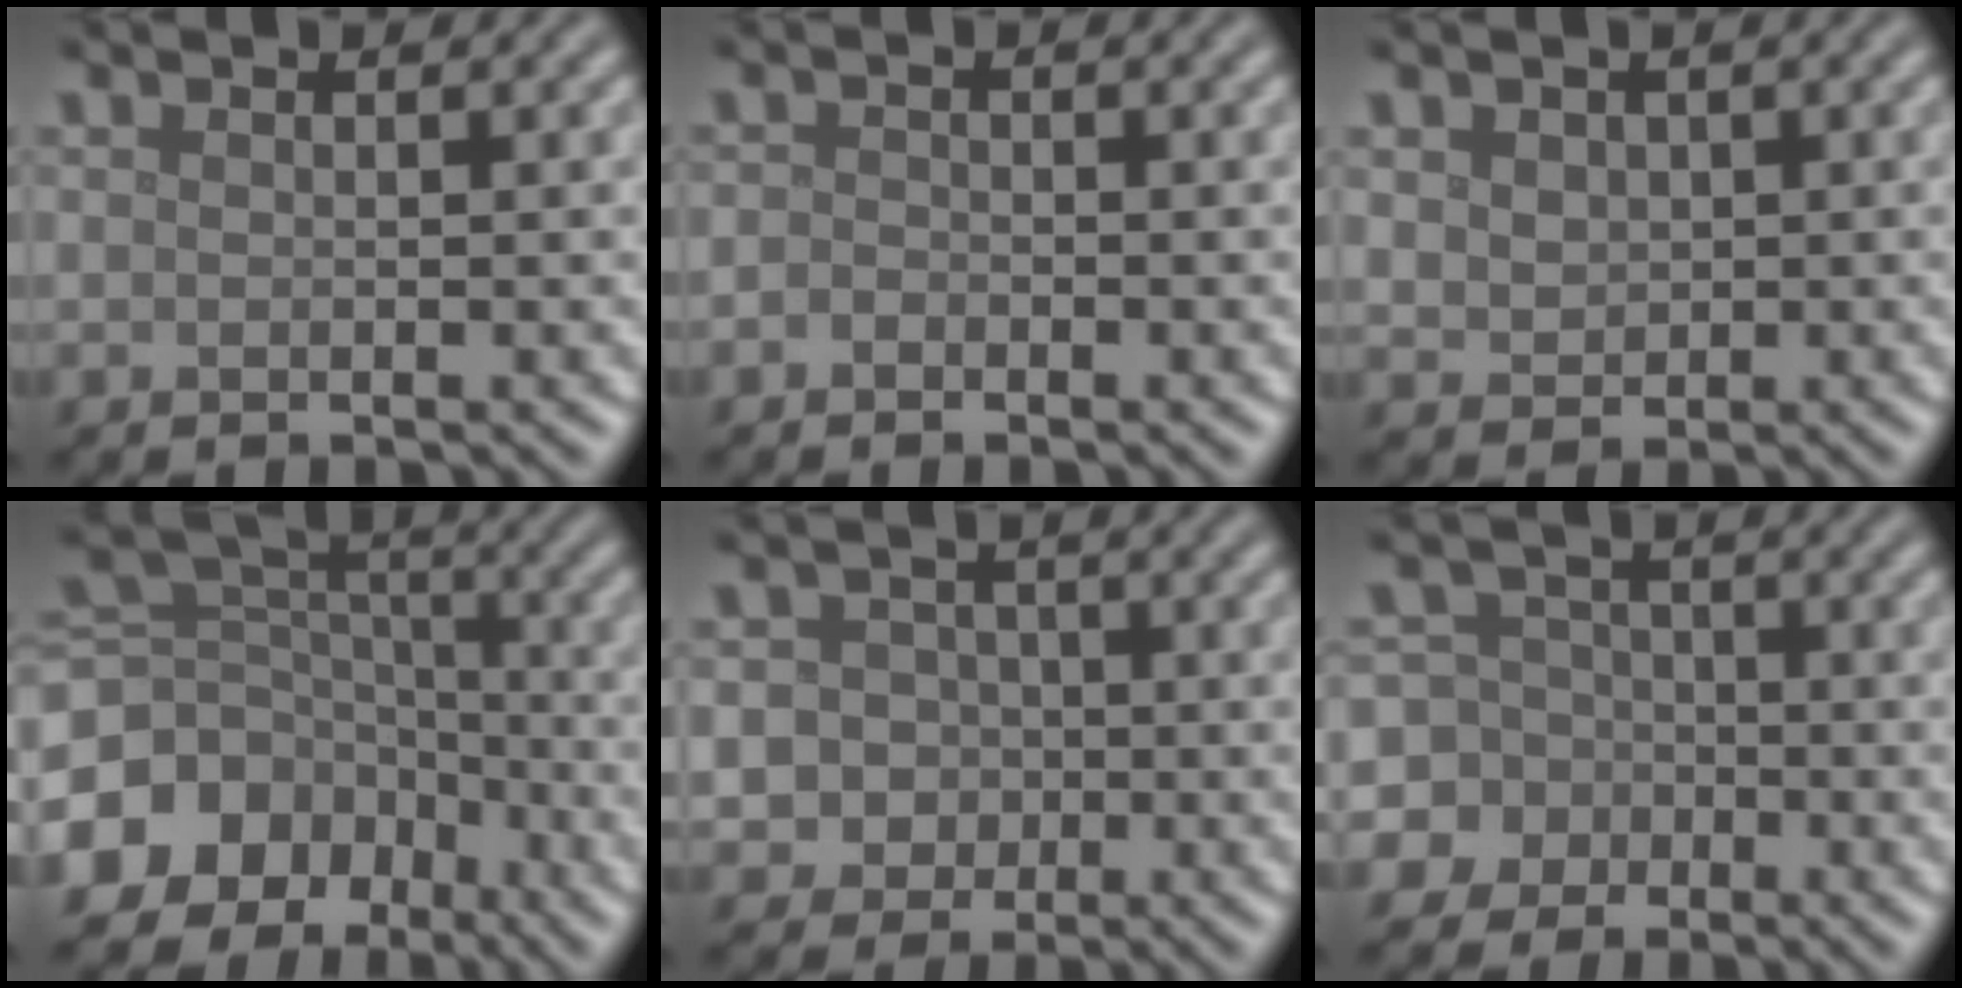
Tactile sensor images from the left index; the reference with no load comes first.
{"total": 0.8, "force": [-0.5, 0.5, 0.2], "torque": [-0.004, -0.001, -0.013]}
{"total": 2.1, "force": [0.7, 1.7, 0.9], "torque": [-0.018, -0.002, 0.016]}
{"total": 11.5, "force": [-6.5, 8.7, 3.8], "torque": [-0.110, -0.009, -0.110]}
{"total": 4.8, "force": [-0.7, 4.5, 1.3], "torque": [0.004, 0.017, -0.032]}
{"total": 8.6, "force": [-2.3, 8.2, 1.2], "torque": [-0.042, 0.006, -0.078]}